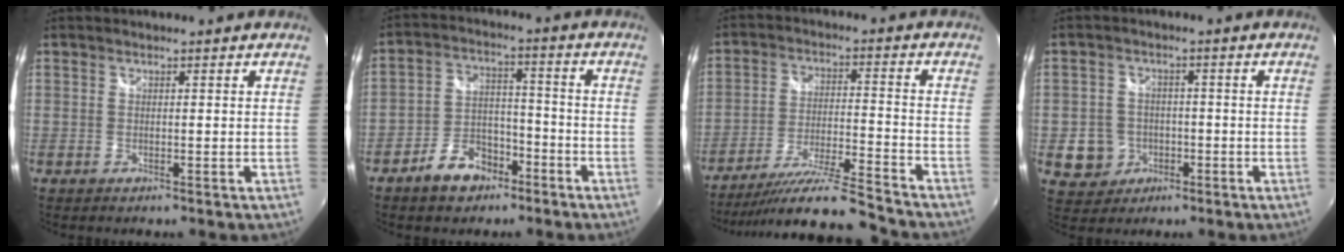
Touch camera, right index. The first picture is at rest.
{"total": 8.9, "force": [-6.1, 5.2, 3.9], "torque": [-0.081, 0.024, -0.095]}
{"total": 14.6, "force": [-13.5, -1.3, 5.3], "torque": [-0.111, -0.022, -0.227]}
{"total": 6.5, "force": [-2.0, 6.0, 1.5], "torque": [-0.051, 0.011, -0.022]}